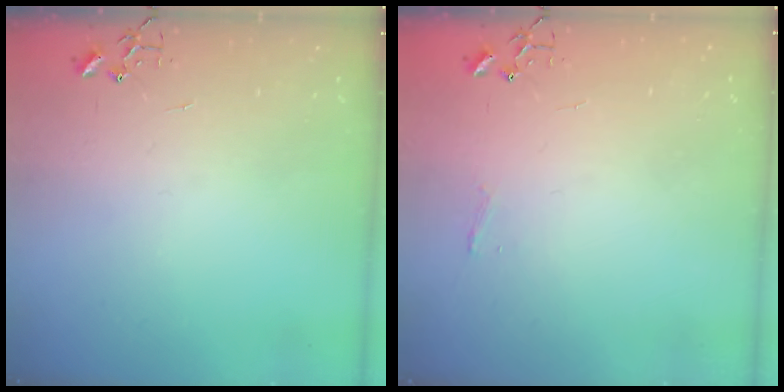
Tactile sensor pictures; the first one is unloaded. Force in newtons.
{"total": 3.7, "press": 3.6, "slide": 0.5}